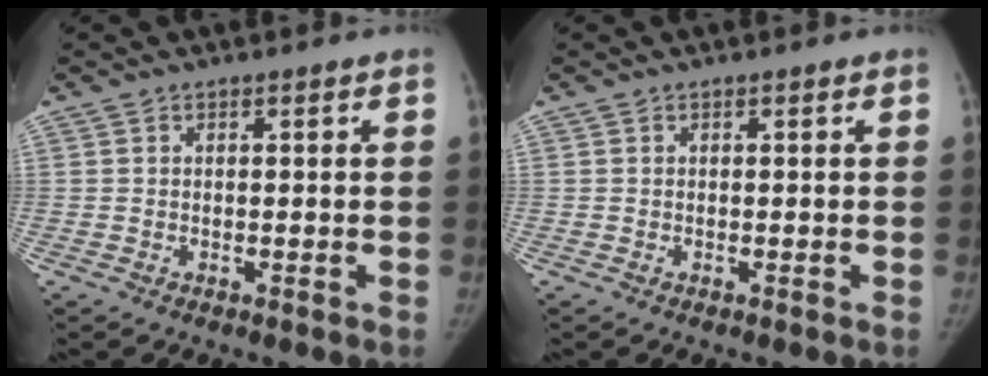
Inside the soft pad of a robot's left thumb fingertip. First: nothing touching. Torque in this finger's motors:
{"motor_torque": [0.00, -0.01, 0.16, -0.13, 0.00]}